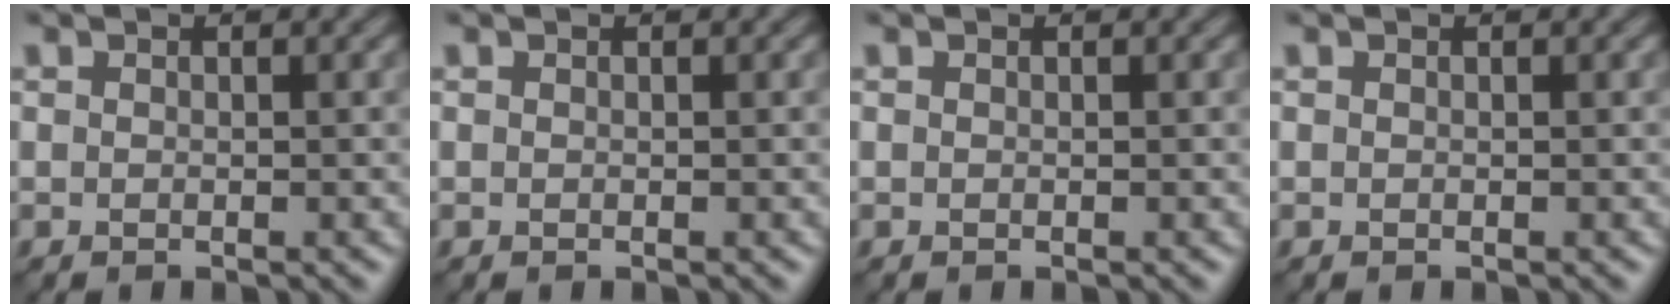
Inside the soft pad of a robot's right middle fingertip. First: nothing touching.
{"total": 0.0}
{"total": 0.0}
{"total": 0.0}